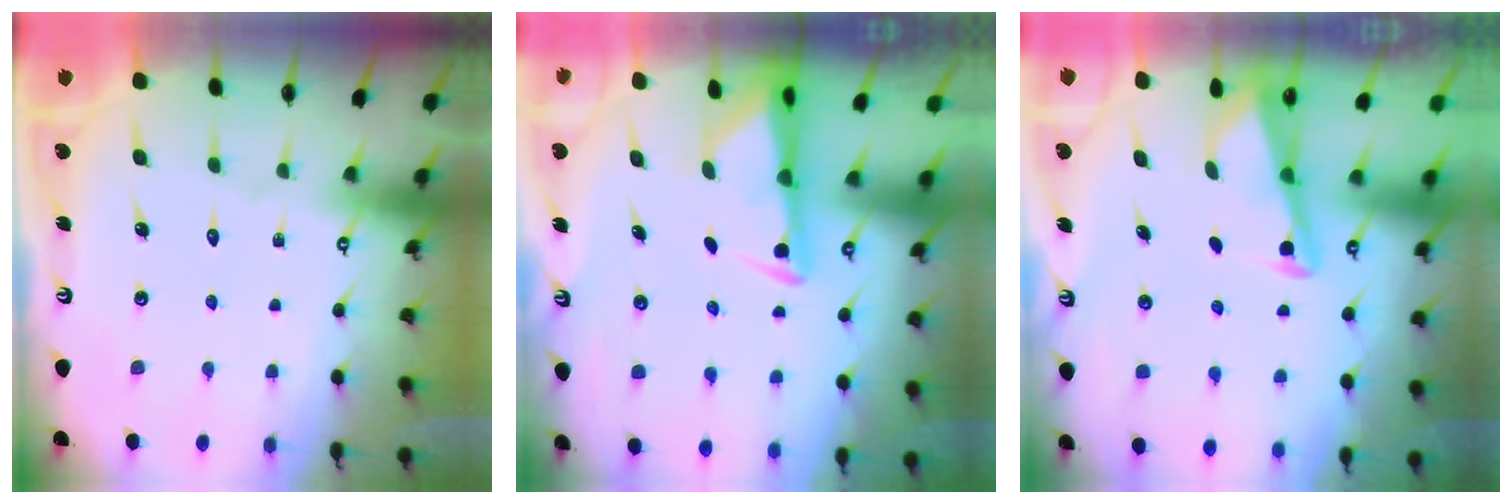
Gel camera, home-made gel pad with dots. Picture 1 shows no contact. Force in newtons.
{"total": 2.9, "press": 2.8, "slide": 0.6}
{"total": 2.8, "press": 2.7, "slide": 0.4}